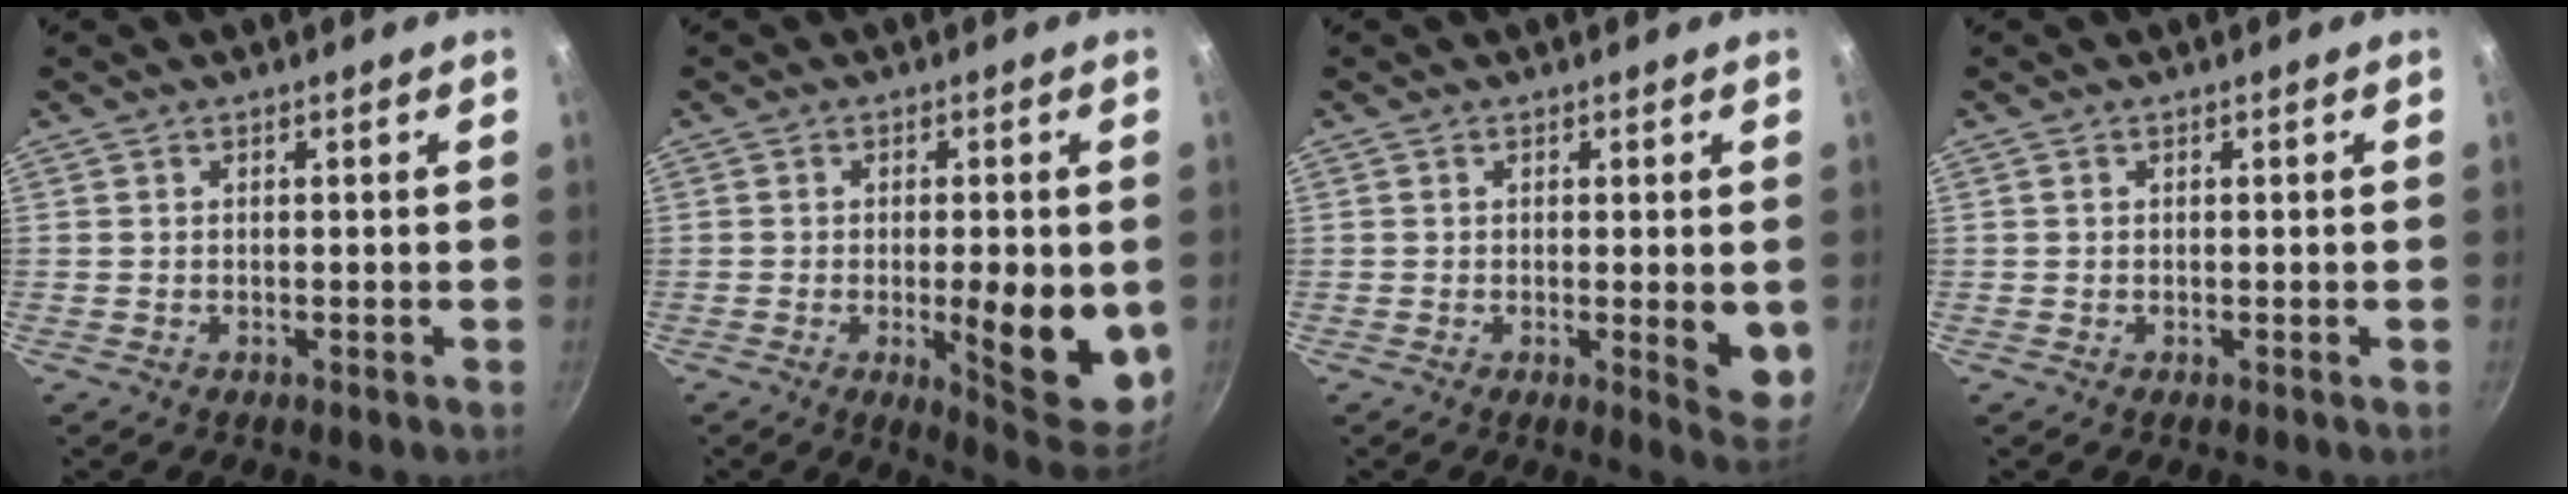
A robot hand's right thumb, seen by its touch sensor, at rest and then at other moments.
{"total": 13.8, "force": [-2.1, 4.5, 12.9], "torque": [-0.149, -0.011, -0.021]}
{"total": 4.9, "force": [0.7, 2.5, 4.1], "torque": [-0.047, -0.011, 0.010]}
{"total": 0.0}